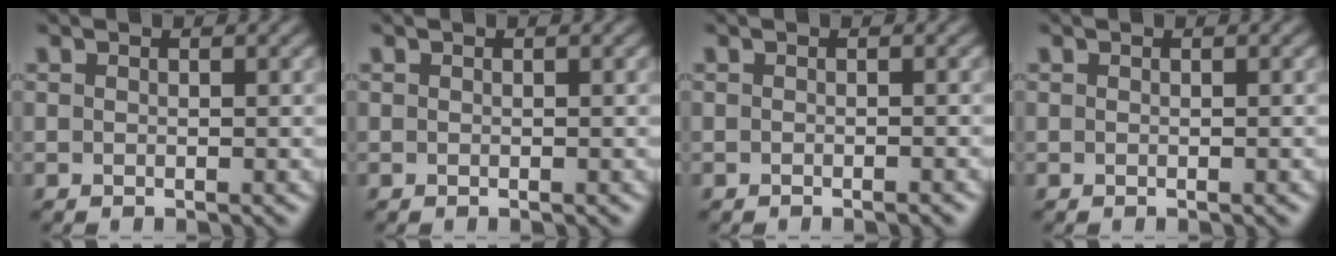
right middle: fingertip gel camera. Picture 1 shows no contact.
{"total": 0.0}
{"total": 0.6, "force": [-0.4, 0.1, 0.5], "torque": [-0.003, 0.000, -0.007]}
{"total": 0.0}